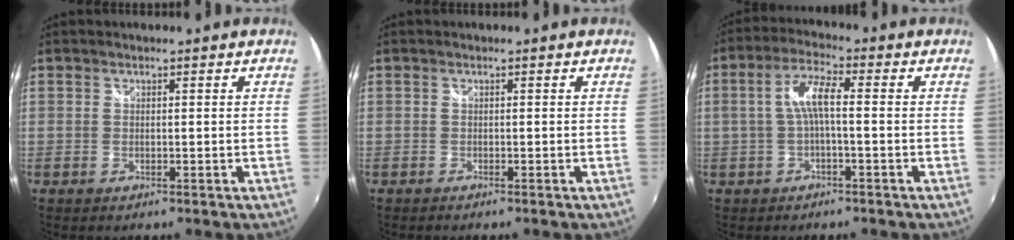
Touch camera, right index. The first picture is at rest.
{"total": 0.6, "force": [-0.6, 0.1, 0.2], "torque": [-0.006, -0.003, -0.011]}
{"total": 5.9, "force": [-0.5, 1.2, 5.8], "torque": [-0.120, 0.014, -0.007]}